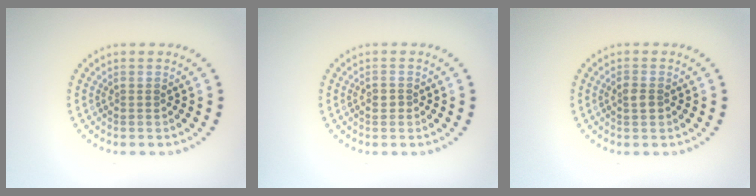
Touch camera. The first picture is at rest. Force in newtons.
{"total": 0.6, "press": 0.6, "slide": 0.1}
{"total": 1.3, "press": 1.3, "slide": 0.2}